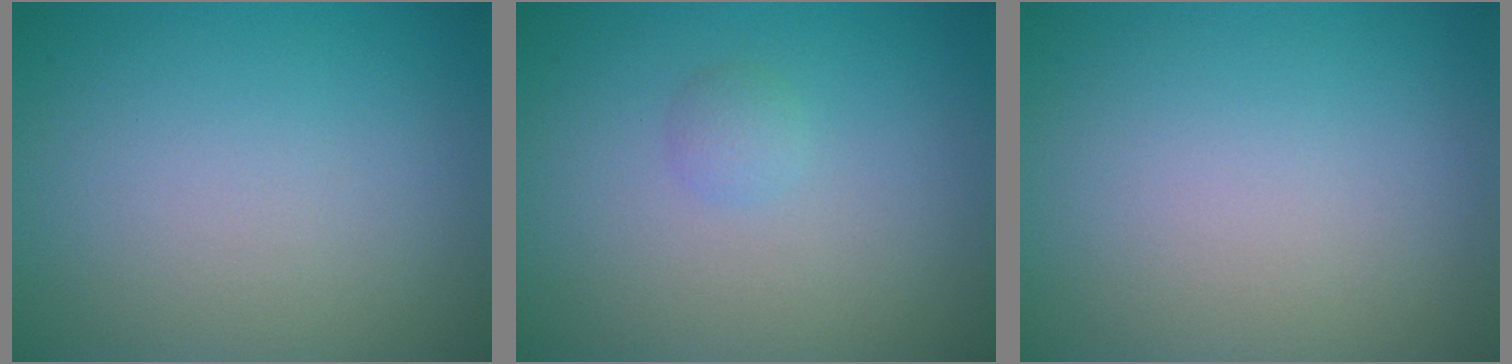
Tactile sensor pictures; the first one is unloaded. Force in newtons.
{"total": 1.0, "press": 1.0, "slide": 0.0}
{"total": 0.0}